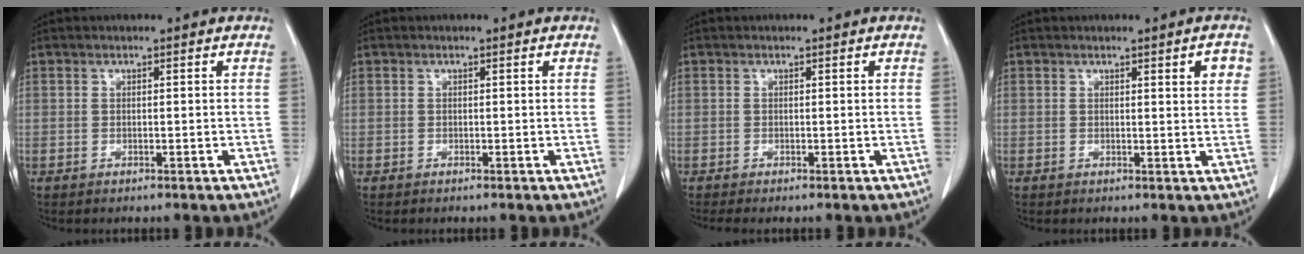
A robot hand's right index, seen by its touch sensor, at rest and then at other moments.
{"total": 0.0}
{"total": 0.7, "force": [-0.5, 0.0, 0.5], "torque": [-0.011, -0.004, -0.010]}
{"total": 2.2, "force": [0.9, 0.1, 2.0], "torque": [-0.024, -0.001, 0.011]}